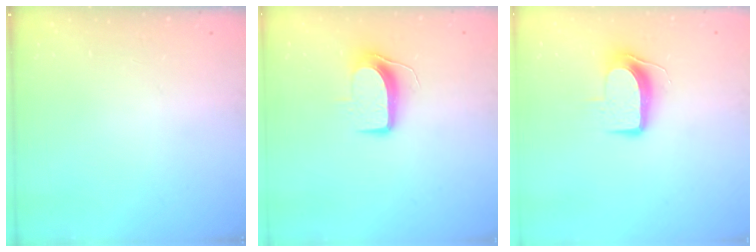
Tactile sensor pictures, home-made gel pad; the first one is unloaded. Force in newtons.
{"total": 9.0, "press": 9.0, "slide": 0.2}
{"total": 8.7, "press": 8.6, "slide": 0.7}